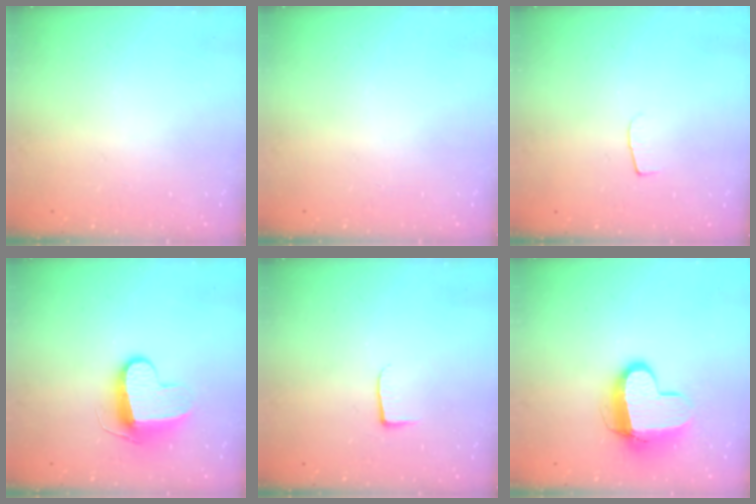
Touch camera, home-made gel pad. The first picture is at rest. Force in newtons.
{"total": 0.0}
{"total": 4.3, "press": 4.3, "slide": 0.4}
{"total": 10.4, "press": 10.4, "slide": 0.5}
{"total": 3.8, "press": 3.8, "slide": 0.5}
{"total": 11.2, "press": 11.2, "slide": 0.9}